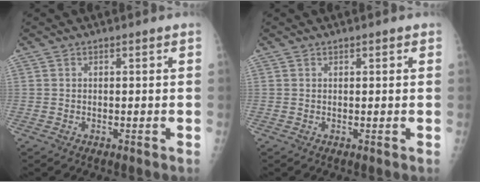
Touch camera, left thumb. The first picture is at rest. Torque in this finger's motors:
{"motor_torque": [-0.16, 0.02, -0.22, -0.15, 0.03]}